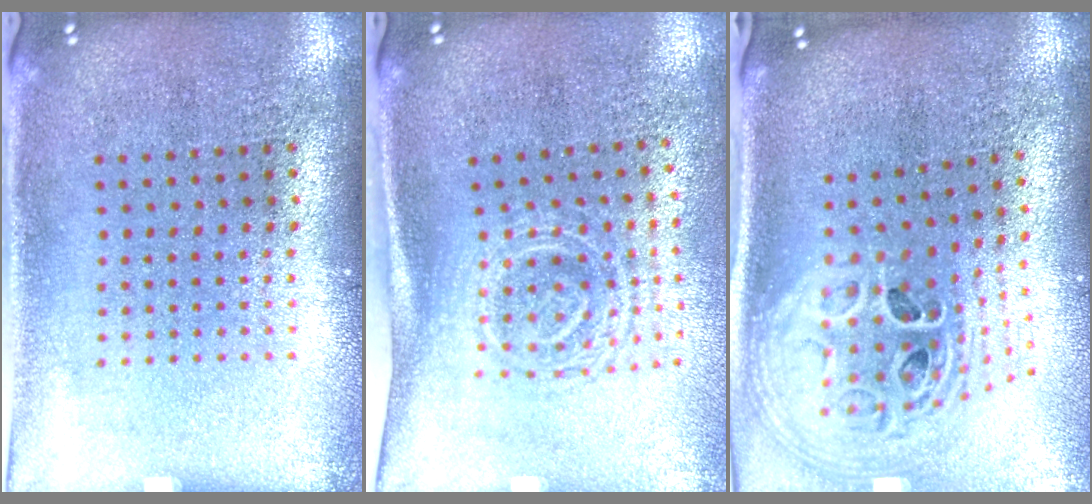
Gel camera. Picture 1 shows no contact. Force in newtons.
{"total": 1.7, "press": 1.3, "slide": 1.1}
{"total": 3.0, "press": 2.1, "slide": 2.1}